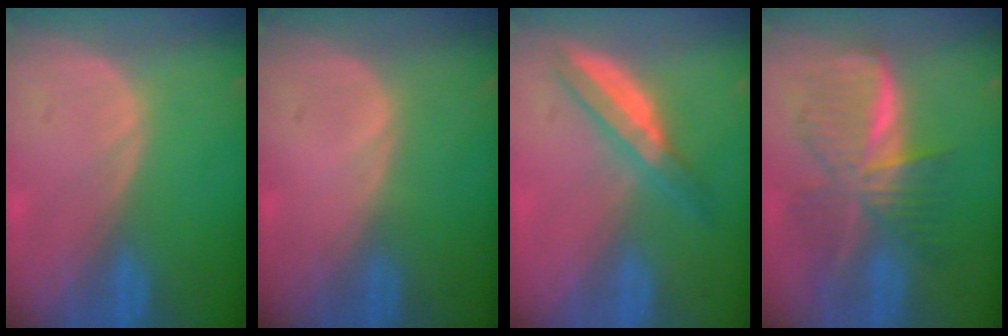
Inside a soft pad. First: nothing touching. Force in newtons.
{"total": 0.0}
{"total": 5.7, "press": 5.2, "slide": 2.5}
{"total": 9.4, "press": 9.4, "slide": 0.7}